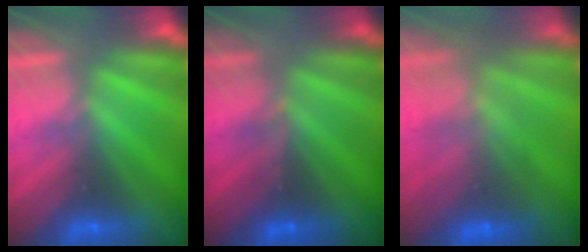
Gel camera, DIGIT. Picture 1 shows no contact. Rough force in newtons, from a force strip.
{"total": 2.7}
{"total": 8.7}